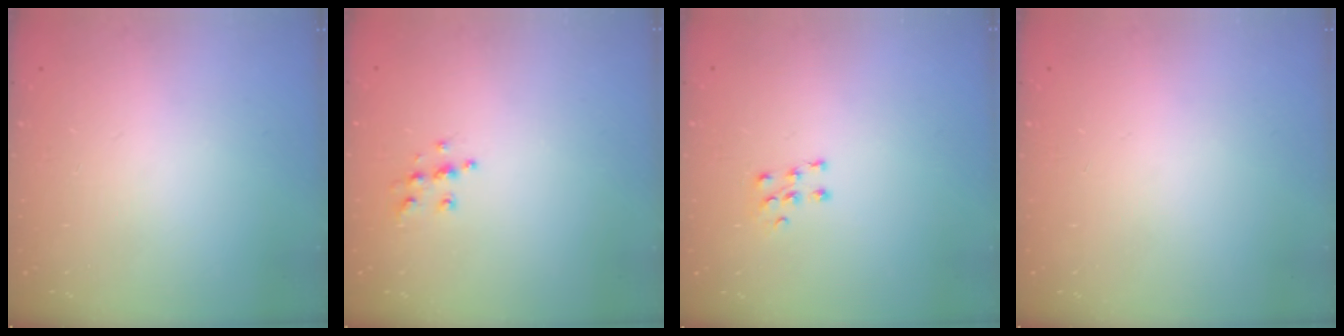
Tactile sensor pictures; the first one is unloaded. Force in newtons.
{"total": 5.6, "press": 5.6, "slide": 0.3}
{"total": 5.6, "press": 5.6, "slide": 0.5}
{"total": 0.0}